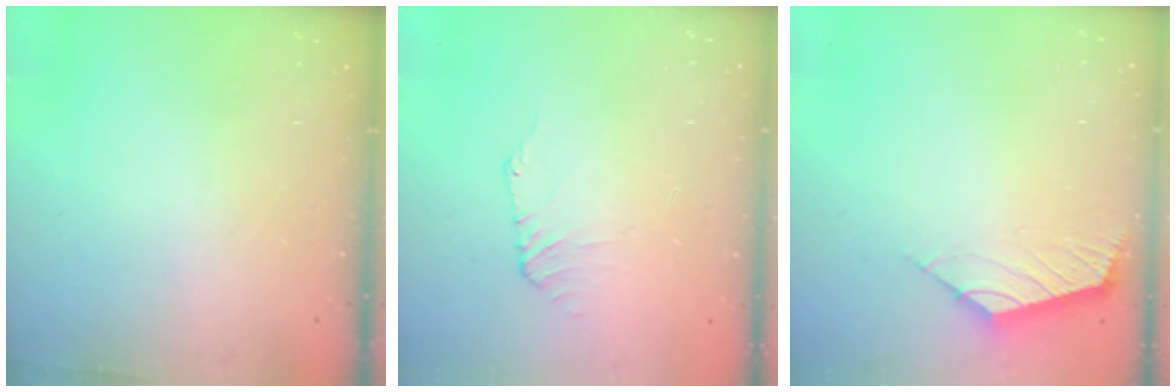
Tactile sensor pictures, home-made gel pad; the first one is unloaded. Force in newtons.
{"total": 0.9, "press": 0.8, "slide": 0.4}
{"total": 2.5, "press": 2.5, "slide": 0.6}